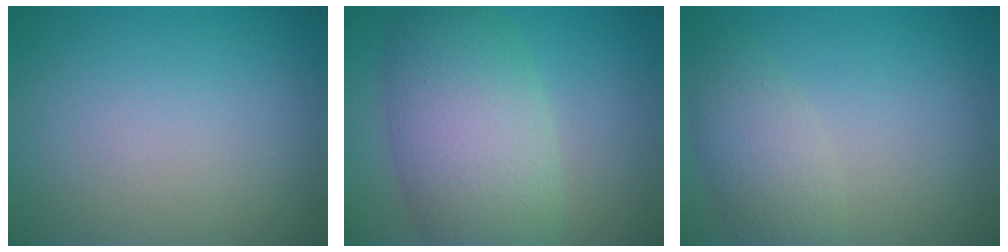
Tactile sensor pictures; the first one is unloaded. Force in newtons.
{"total": 8.6, "press": 8.6, "slide": 0.6}
{"total": 3.3, "press": 3.3, "slide": 0.2}